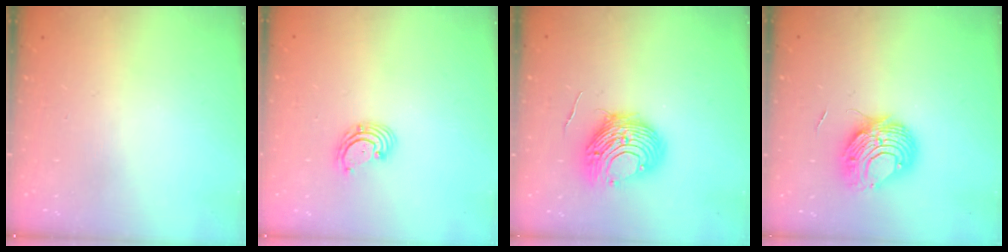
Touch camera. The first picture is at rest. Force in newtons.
{"total": 2.9, "press": 2.9, "slide": 0.3}
{"total": 11.5, "press": 11.4, "slide": 1.1}
{"total": 8.7, "press": 8.7, "slide": 0.8}